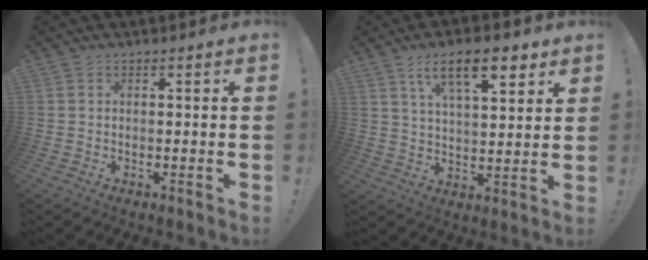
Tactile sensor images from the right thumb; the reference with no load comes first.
{"total": 13.7, "force": [7.3, 4.7, 10.6], "torque": [-0.168, -0.021, 0.119]}